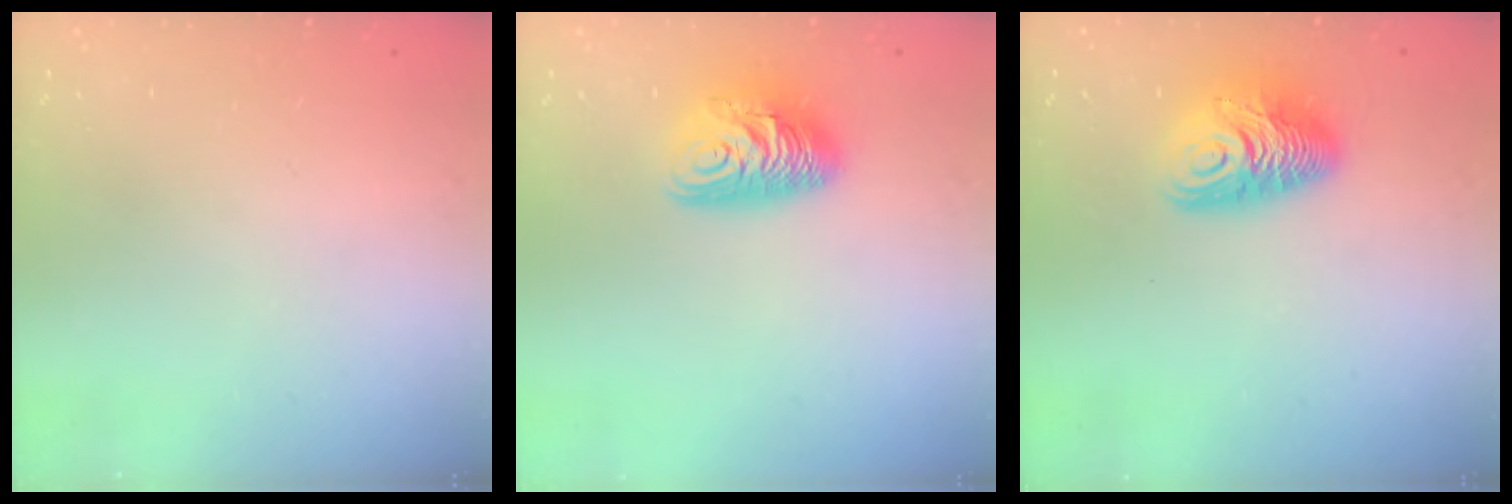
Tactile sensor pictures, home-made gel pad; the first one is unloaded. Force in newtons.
{"total": 10.7, "press": 10.7, "slide": 1.0}
{"total": 11.4, "press": 11.4, "slide": 1.2}